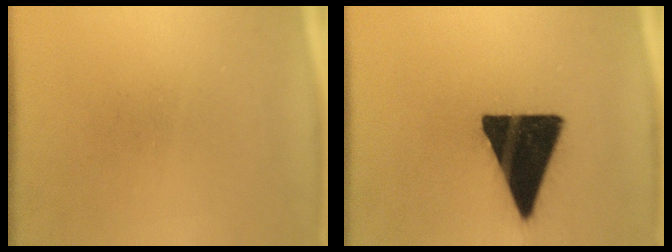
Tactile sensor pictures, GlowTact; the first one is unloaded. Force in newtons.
{"total": 19.9}